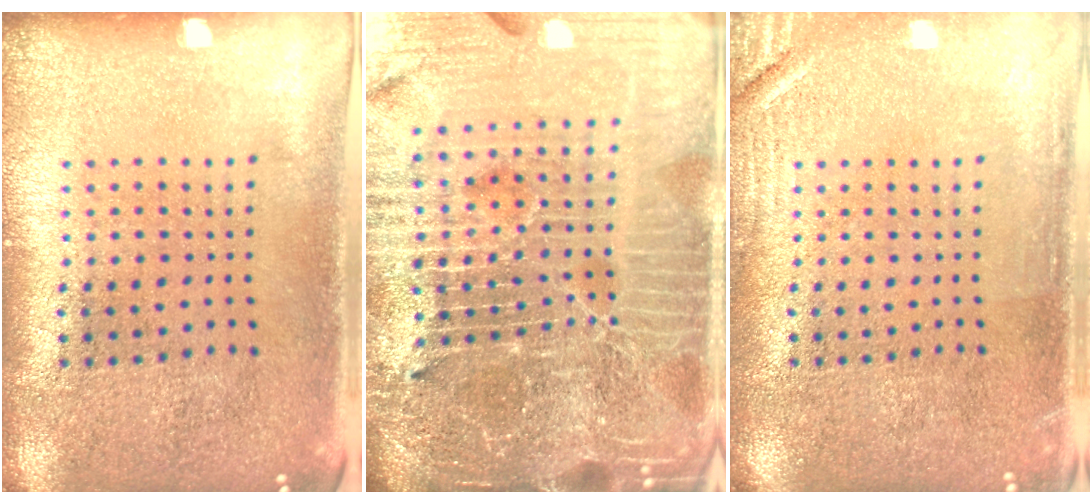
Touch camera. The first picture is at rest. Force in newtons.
{"total": 7.2, "press": 6.2, "slide": 3.7}
{"total": 2.3, "press": 2.2, "slide": 0.4}